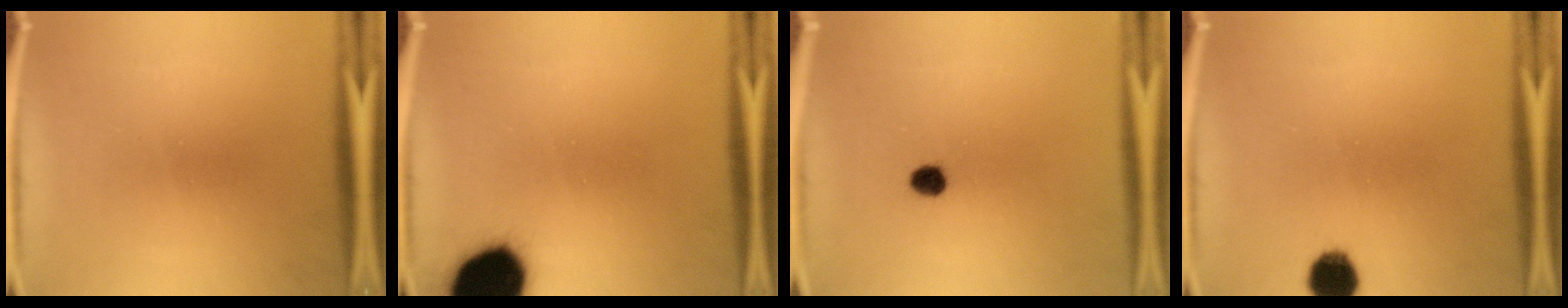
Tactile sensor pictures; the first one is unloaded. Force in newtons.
{"total": 19.0}
{"total": 2.8}
{"total": 6.5}